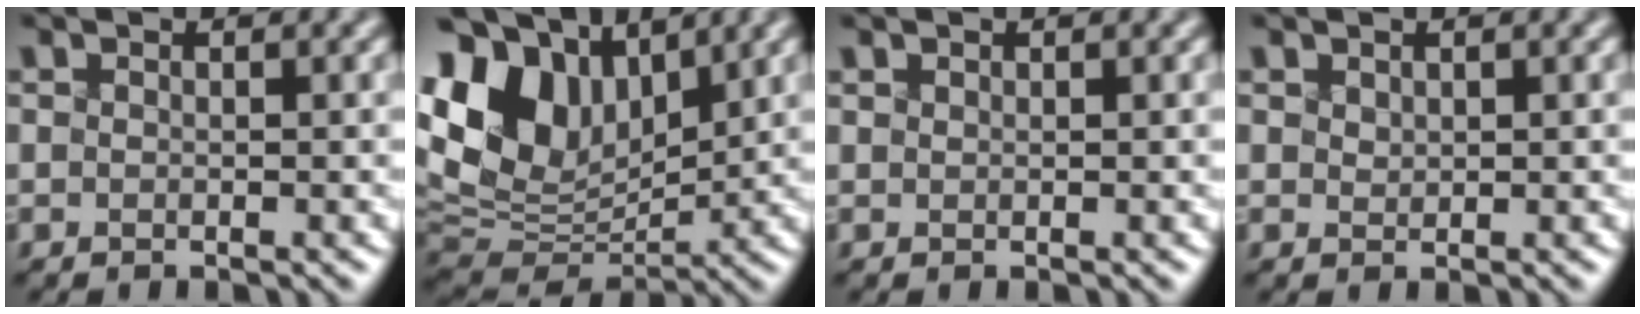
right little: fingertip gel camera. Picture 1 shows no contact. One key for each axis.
{"total": 13.4, "fx": 5.0, "fy": 8.6, "fz": 9.0, "tx": -0.219, "ty": 0.029, "tz": 0.096}
{"total": 0.9, "fx": 0.6, "fy": 0.5, "fz": 0.4, "tx": -0.017, "ty": 0.010, "tz": 0.015}
{"total": 1.2, "fx": 0.8, "fy": 0.7, "fz": 0.5, "tx": -0.023, "ty": 0.002, "tz": 0.030}